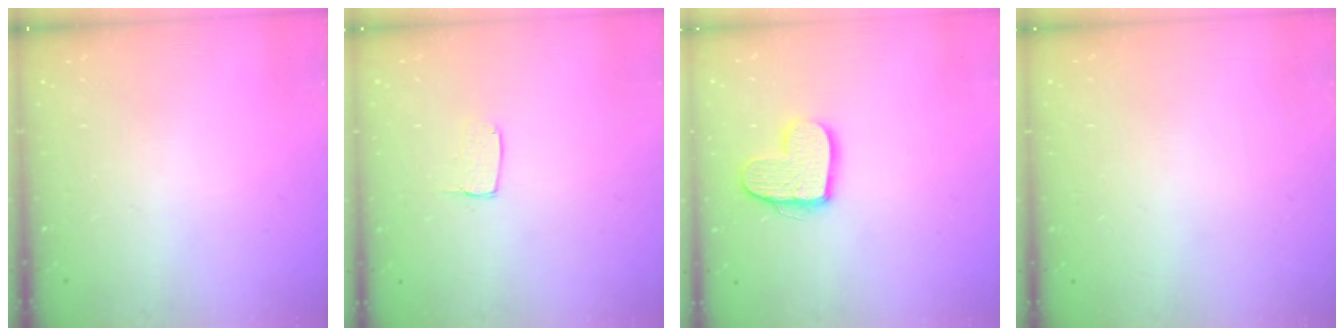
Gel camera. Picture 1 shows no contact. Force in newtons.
{"total": 4.4, "press": 4.4, "slide": 0.3}
{"total": 11.5, "press": 11.5, "slide": 0.6}
{"total": 0.0}